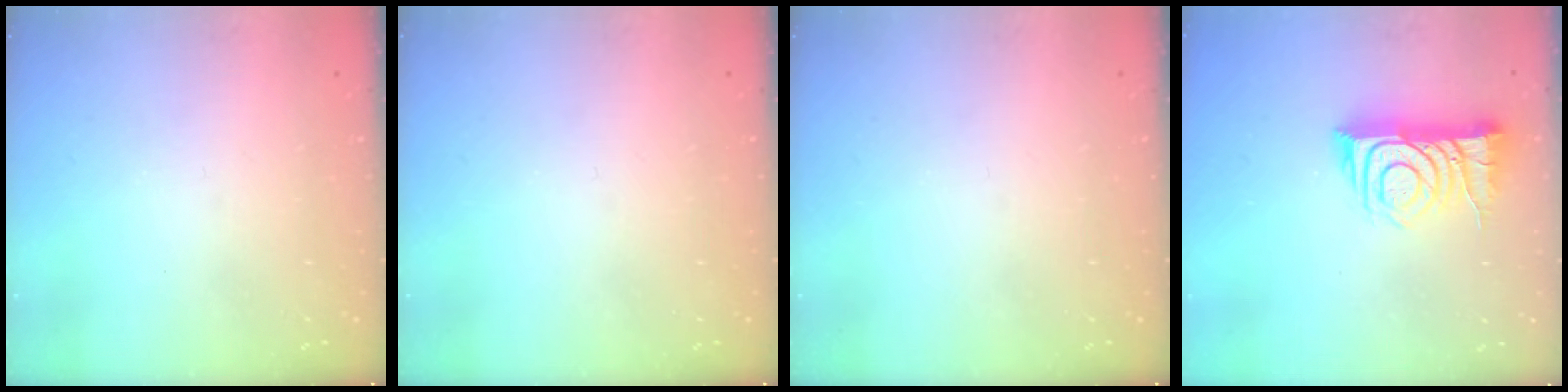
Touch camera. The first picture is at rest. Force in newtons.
{"total": 0.0}
{"total": 0.0}
{"total": 11.3, "press": 11.2, "slide": 1.4}